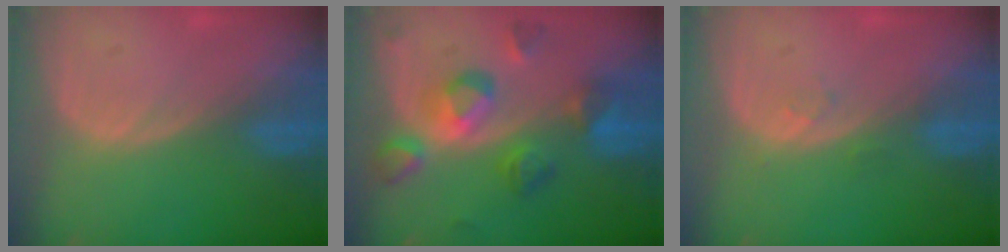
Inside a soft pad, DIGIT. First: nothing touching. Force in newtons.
{"total": 8.4, "press": 8.4, "slide": 0.3}
{"total": 1.1, "press": 1.0, "slide": 0.1}